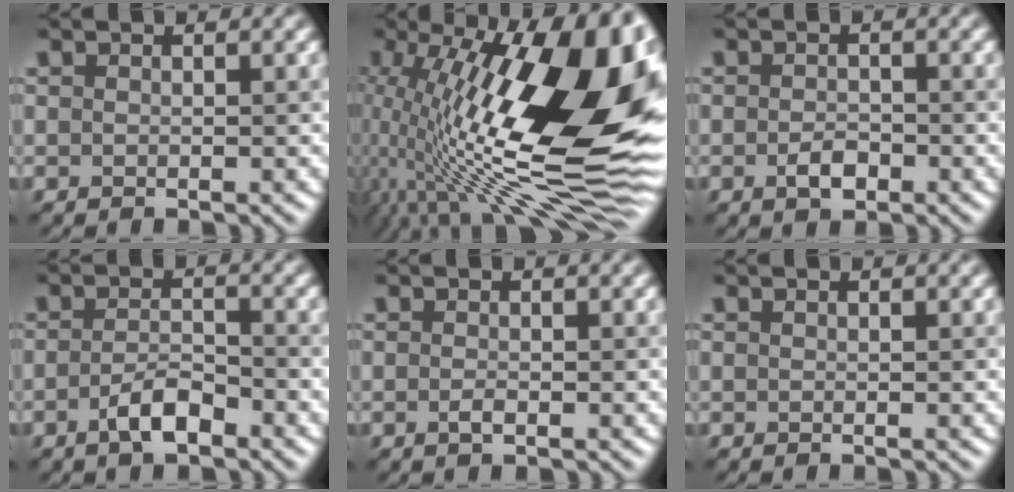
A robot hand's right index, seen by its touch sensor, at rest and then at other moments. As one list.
[{"total": 20.7, "force": [1.7, 8.0, 19.0], "torque": [-0.311, 0.011, 0.016]}, {"total": 2.0, "force": [-0.8, 1.1, 1.4], "torque": [-0.027, 0.000, -0.017]}, {"total": 3.0, "force": [-1.7, 1.1, 2.2], "torque": [-0.043, 0.005, -0.034]}, {"total": 0.8, "force": [-0.4, 0.3, 0.7], "torque": [-0.017, -0.002, -0.007]}, {"total": 0.0}]